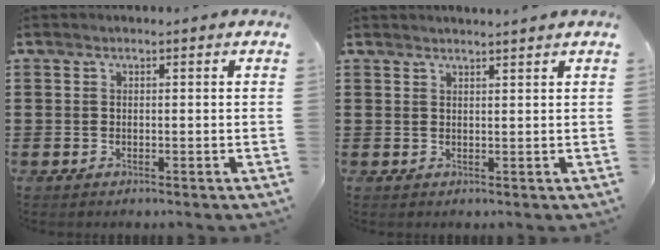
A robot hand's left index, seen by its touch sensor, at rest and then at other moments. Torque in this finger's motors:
{"motor_torque": [0.32, -0.05, 0.14, 0.02]}